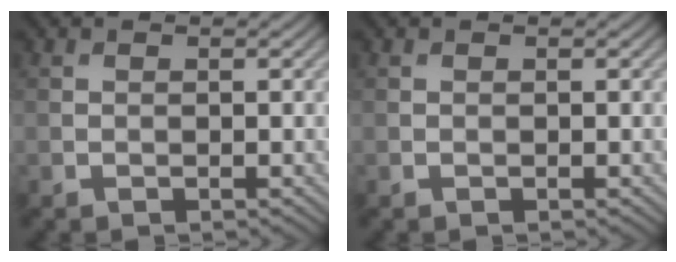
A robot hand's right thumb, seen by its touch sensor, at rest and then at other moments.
{"total": 0.0}